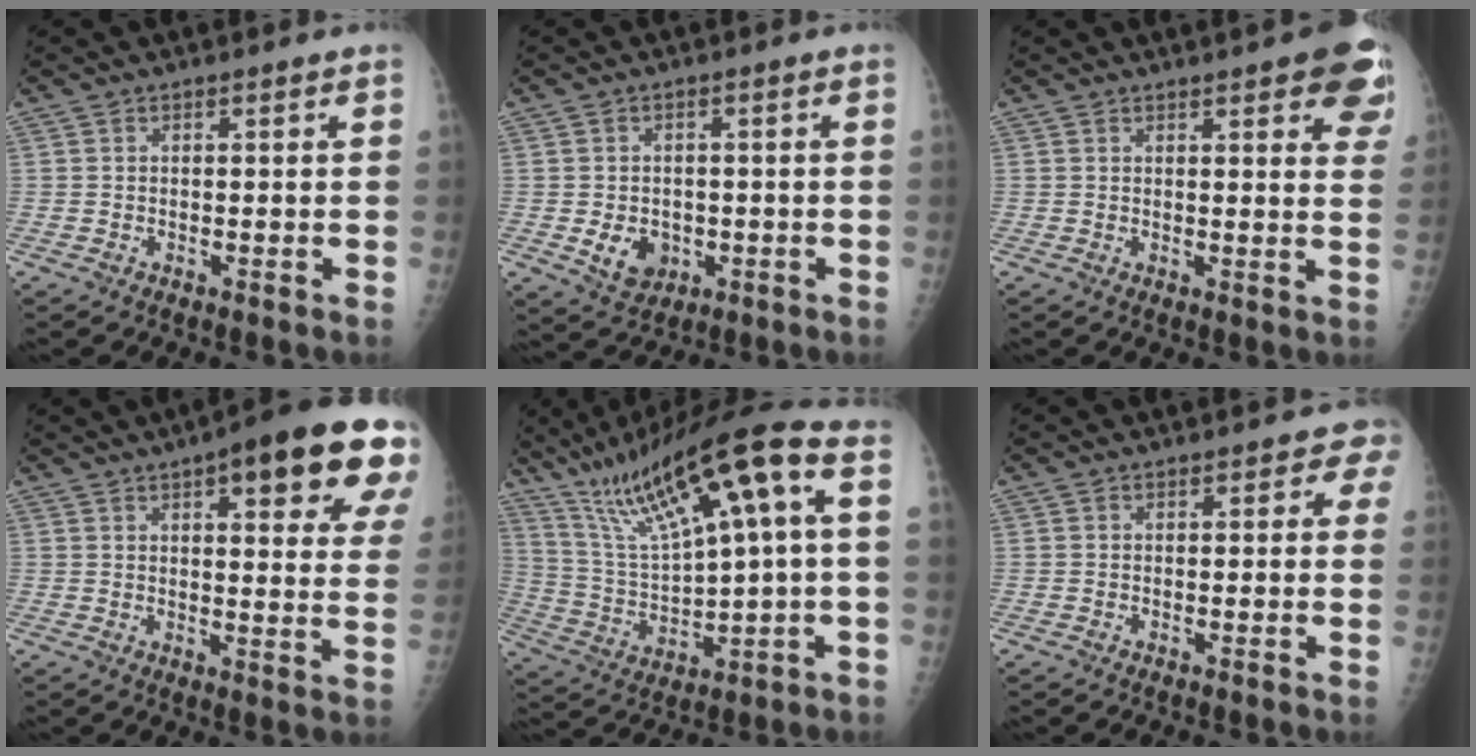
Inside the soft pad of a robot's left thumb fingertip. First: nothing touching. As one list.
[{"total": 5.8, "force": [-1.3, 4.7, 3.2], "torque": [-0.033, 0.001, -0.009]}, {"total": 11.1, "force": [6.2, 3.4, 8.6], "torque": [-0.072, -0.020, 0.065]}, {"total": 20.8, "force": [10.8, 5.9, 16.7], "torque": [-0.191, -0.024, 0.129]}, {"total": 20.9, "force": [8.1, 4.5, 18.7], "torque": [-0.324, 0.011, 0.154]}, {"total": 2.3, "force": [0.8, 1.5, 1.5], "torque": [0.010, 0.003, -0.002]}]